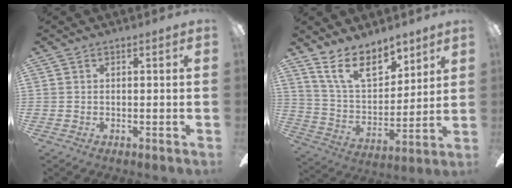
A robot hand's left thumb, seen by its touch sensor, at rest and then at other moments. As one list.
[{"total": 15.7, "force": [10.9, 7.3, 8.7], "torque": [-0.165, -0.053, 0.204]}]